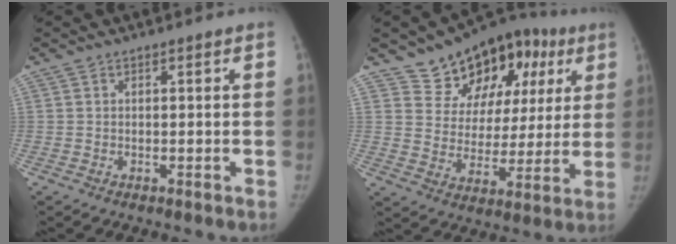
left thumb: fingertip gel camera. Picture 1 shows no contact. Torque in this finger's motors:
{"motor_torque": [0.12, 0.17, 0.55, -0.33, 0.03]}